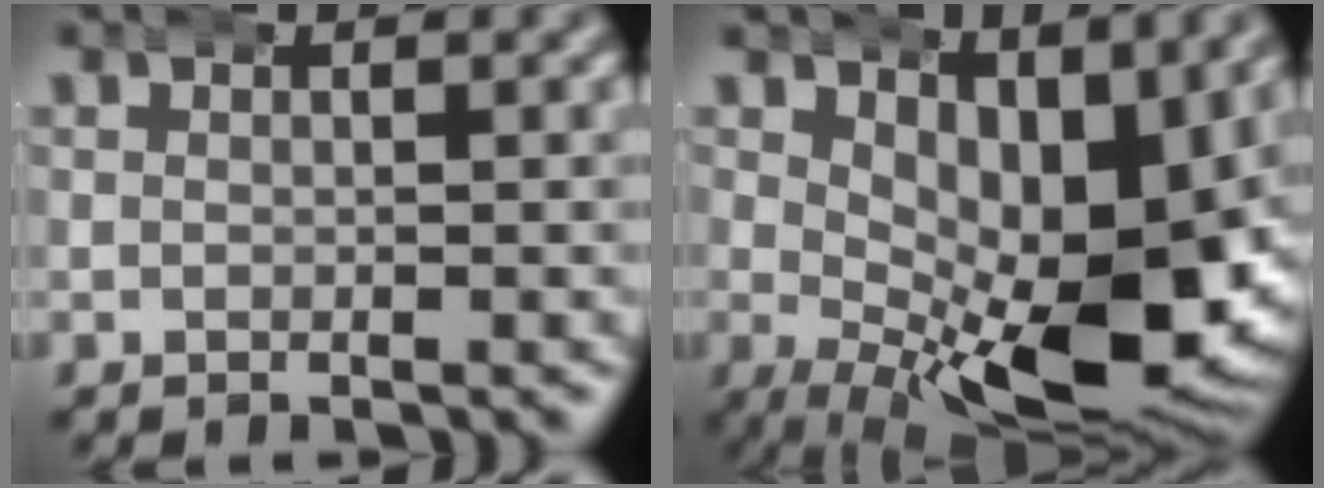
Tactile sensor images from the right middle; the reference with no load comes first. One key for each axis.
{"total": 13.1, "fx": 0.5, "fy": 5.8, "fz": 11.8, "tx": -0.169, "ty": -0.040, "tz": 0.028}